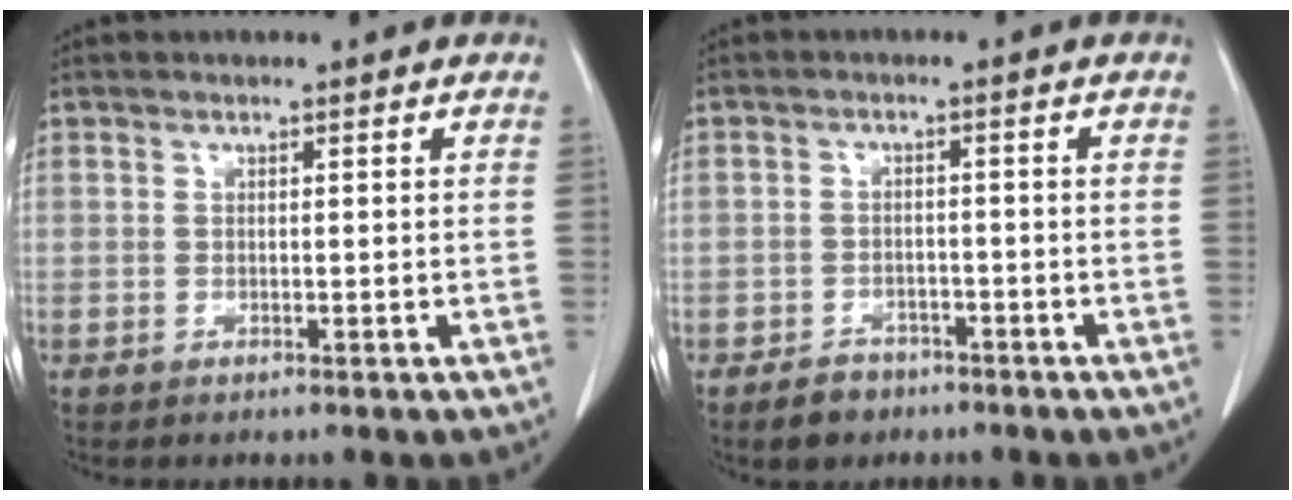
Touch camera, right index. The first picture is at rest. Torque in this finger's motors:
{"motor_torque": [-0.61, 0.12, -0.17, -0.06]}